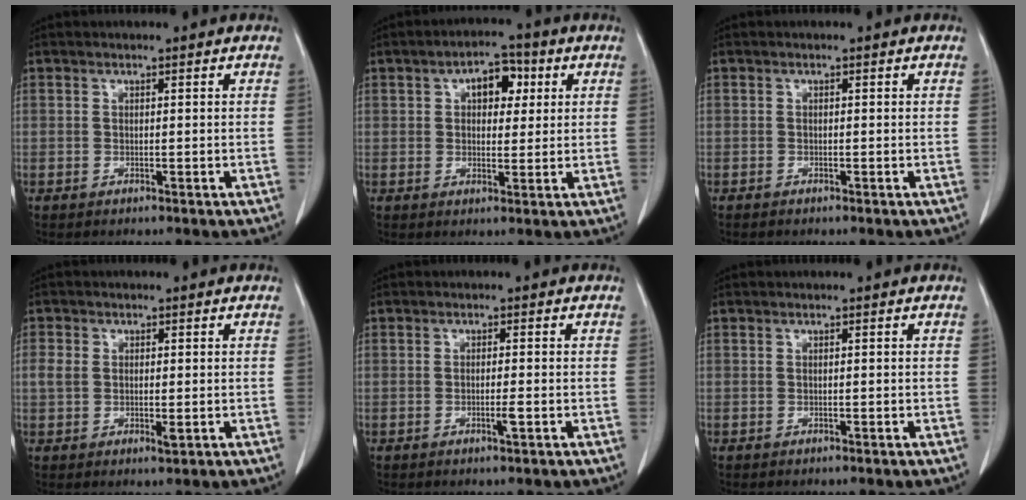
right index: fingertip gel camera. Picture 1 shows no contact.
{"total": 6.8, "force": [2.1, 3.8, 5.2], "torque": [-0.083, 0.024, 0.036]}
{"total": 0.6, "force": [-0.4, 0.4, 0.3], "torque": [-0.007, 0.001, -0.008]}
{"total": 4.5, "force": [-0.2, 2.6, 3.7], "torque": [-0.081, 0.005, 0.000]}
{"total": 2.1, "force": [-0.7, 0.4, 1.9], "torque": [-0.040, -0.001, -0.010]}
{"total": 0.0}